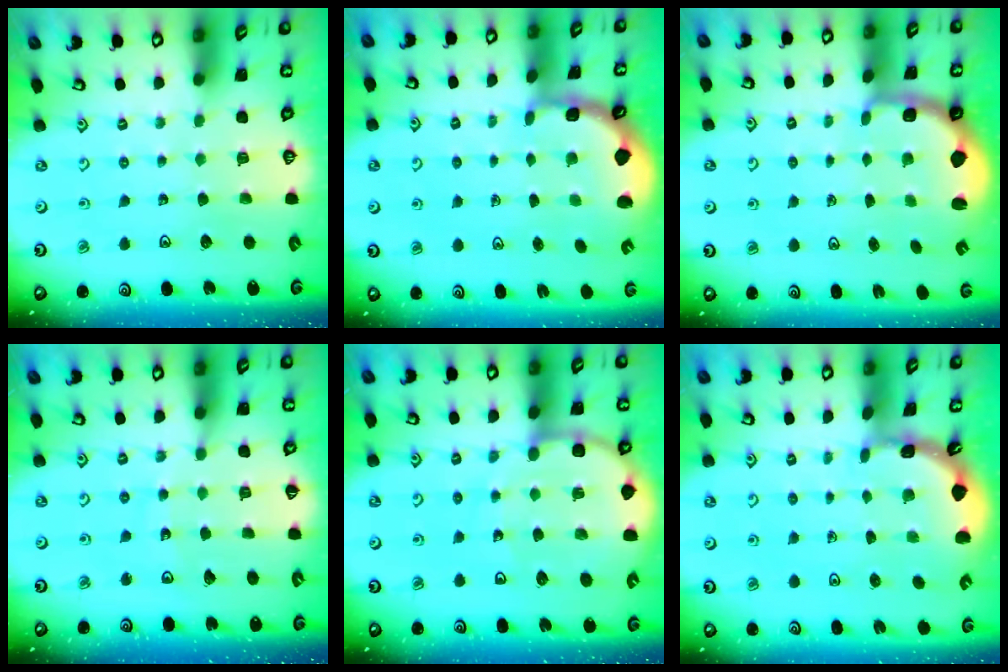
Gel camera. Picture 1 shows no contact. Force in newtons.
{"total": 1.8, "press": 1.7, "slide": 0.4}
{"total": 2.5, "press": 1.5, "slide": 2.0}
{"total": 7.6, "press": 7.6, "slide": 0.9}
{"total": 9.3, "press": 9.3, "slide": 1.1}
{"total": 1.7, "press": 1.7, "slide": 0.1}